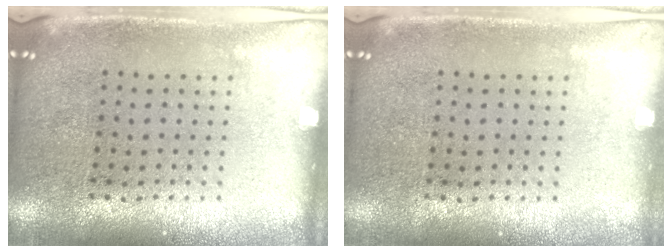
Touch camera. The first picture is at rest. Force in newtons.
{"total": 0.0}